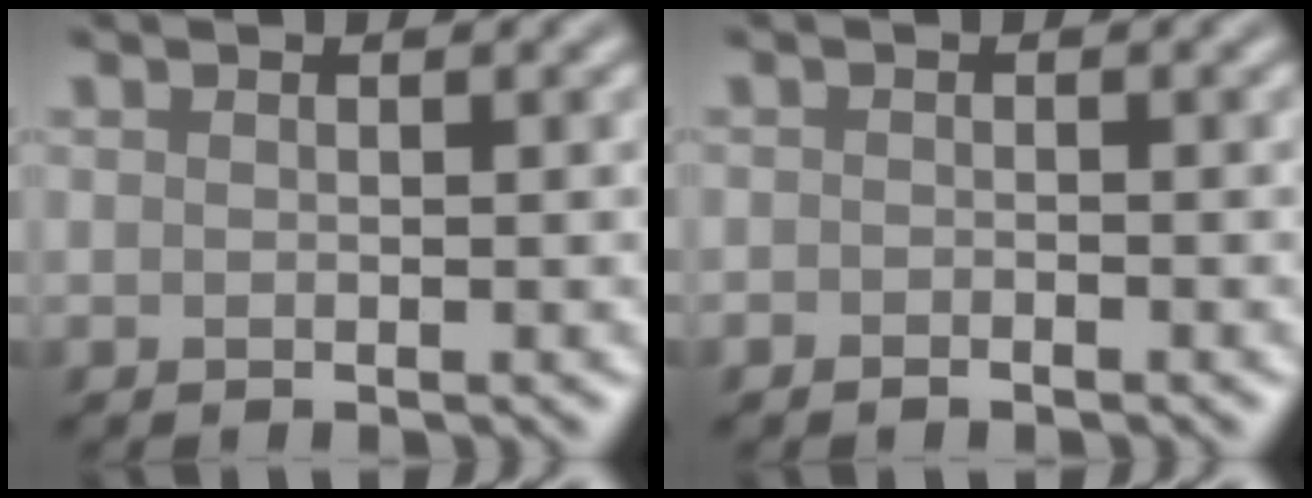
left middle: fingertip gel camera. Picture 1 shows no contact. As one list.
[{"total": 0.6, "force": [-0.5, 0.2, 0.3], "torque": [-0.003, -0.001, -0.009]}]